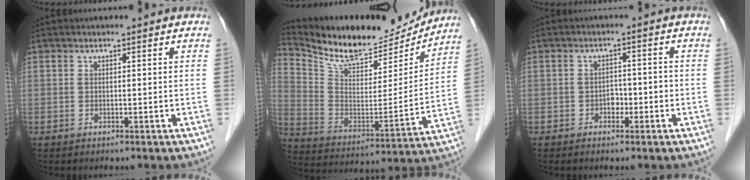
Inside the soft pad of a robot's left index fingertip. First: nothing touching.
{"total": 18.9, "force": [17.5, 5.0, 5.2], "torque": [-0.102, -0.020, 0.284]}
{"total": 2.2, "force": [-1.0, 1.5, 1.3], "torque": [-0.014, 0.007, -0.016]}